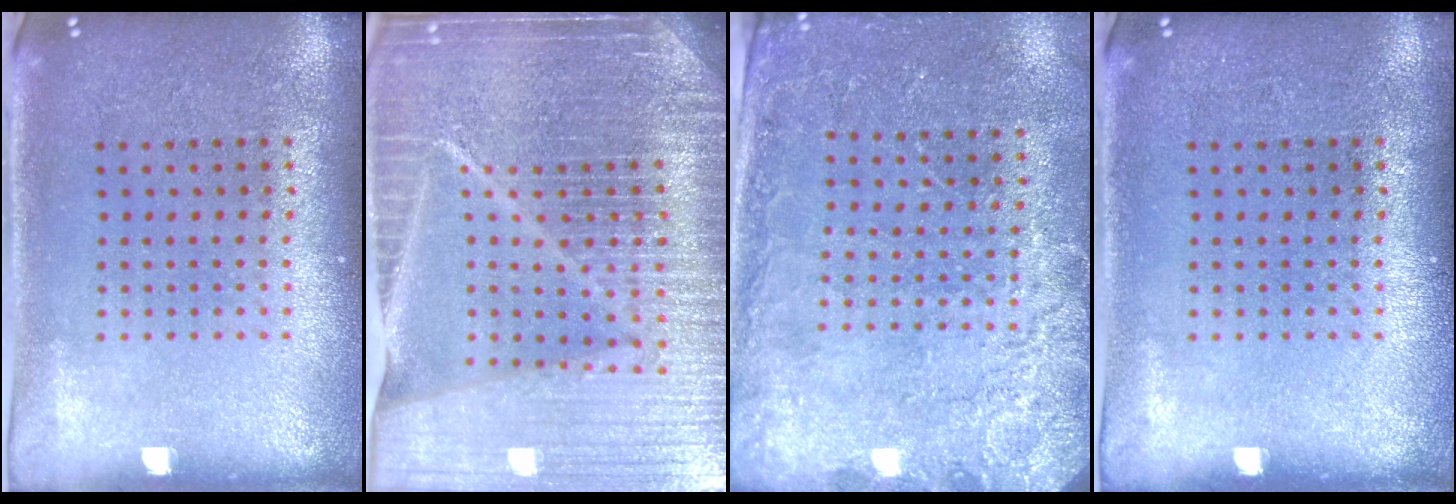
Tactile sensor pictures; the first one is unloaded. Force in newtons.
{"total": 6.9, "press": 5.9, "slide": 3.6}
{"total": 2.5, "press": 2.4, "slide": 0.5}
{"total": 0.0}